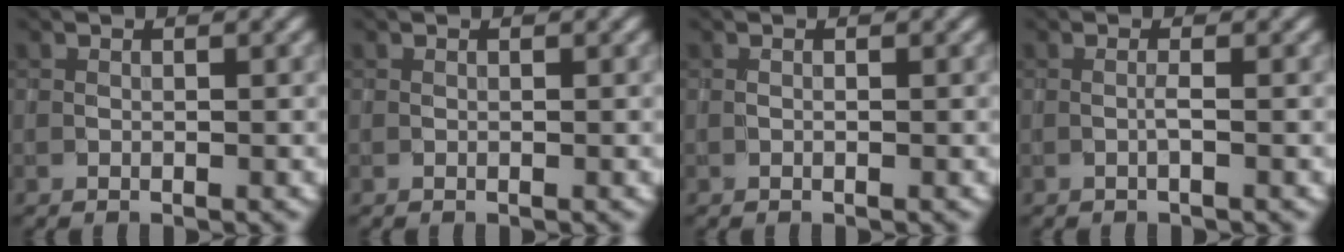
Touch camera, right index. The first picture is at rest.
{"total": 0.0}
{"total": 0.0}
{"total": 0.7, "force": [-0.2, -0.1, 0.7], "torque": [-0.014, 0.002, -0.006]}